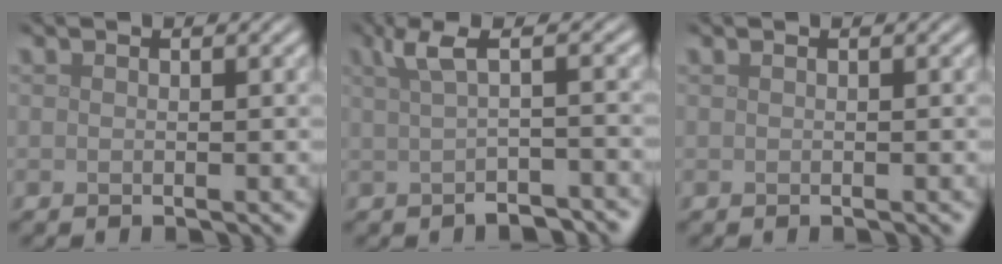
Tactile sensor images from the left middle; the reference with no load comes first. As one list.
[{"total": 3.4, "force": [0.1, 1.1, 3.2], "torque": [-0.051, 0.006, 0.000]}, {"total": 0.0}]